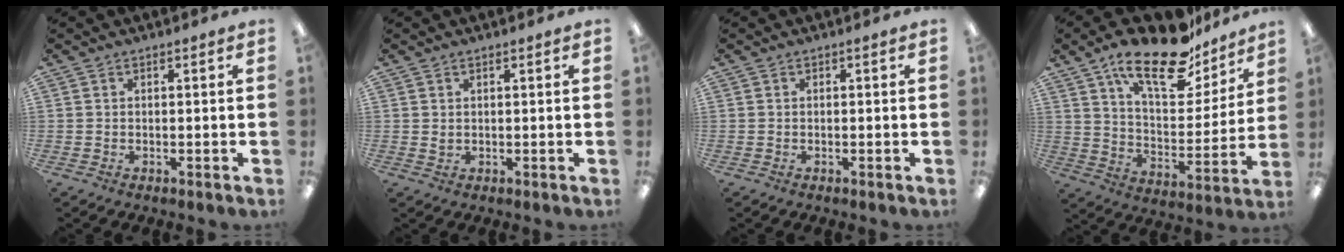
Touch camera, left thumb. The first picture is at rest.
{"total": 1.1, "force": [0.7, 0.5, 0.7], "torque": [-0.016, 0.001, 0.012]}
{"total": 0.0}
{"total": 21.9, "force": [15.7, 8.4, 12.6], "torque": [-0.203, -0.097, 0.268]}